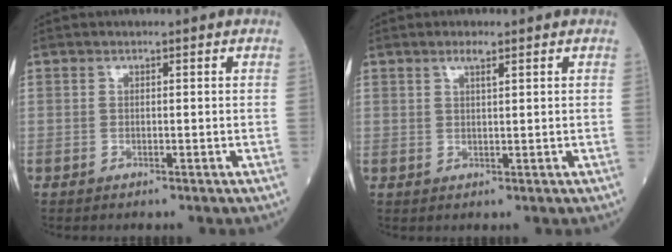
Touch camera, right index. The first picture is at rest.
{"total": 1.6, "force": [1.1, 0.1, 1.2], "torque": [-0.024, 0.001, 0.020]}